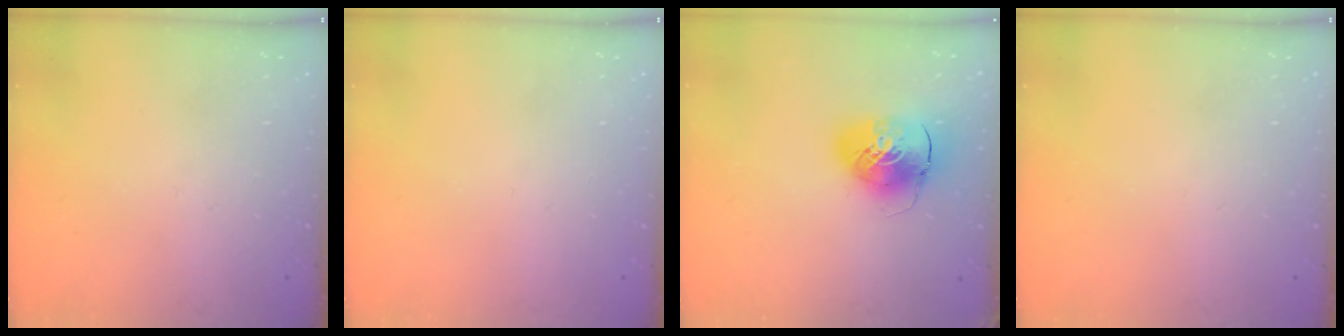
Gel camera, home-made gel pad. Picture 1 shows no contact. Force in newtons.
{"total": 0.0}
{"total": 10.5, "press": 10.4, "slide": 1.8}
{"total": 0.0}